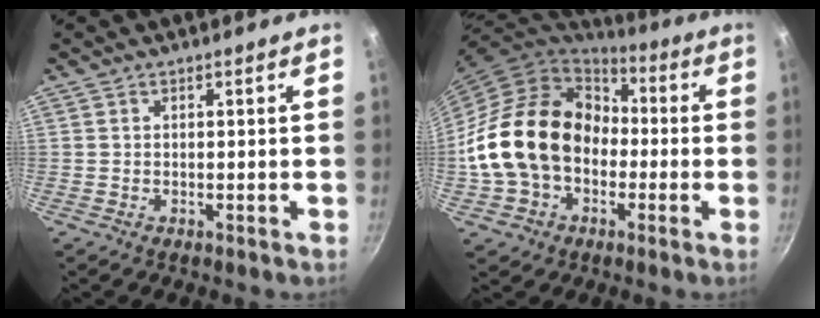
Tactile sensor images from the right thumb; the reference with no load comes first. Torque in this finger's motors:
{"motor_torque": [-0.02, 2.00, 1.49, -1.28, 0.59]}